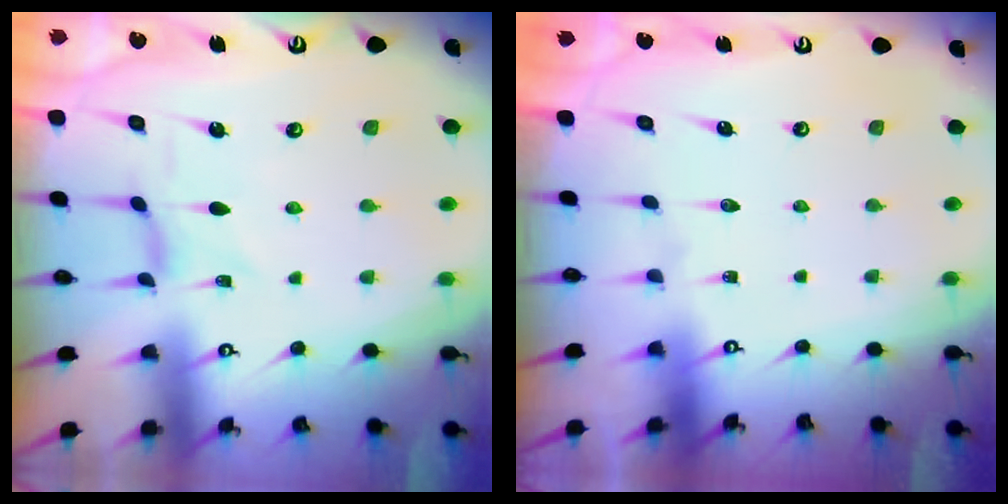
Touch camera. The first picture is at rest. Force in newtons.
{"total": 0.0}